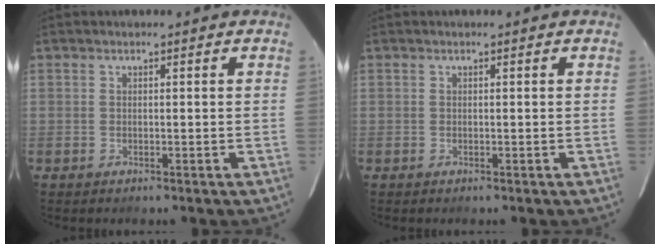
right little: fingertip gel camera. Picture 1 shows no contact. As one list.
[{"total": 0.0}]